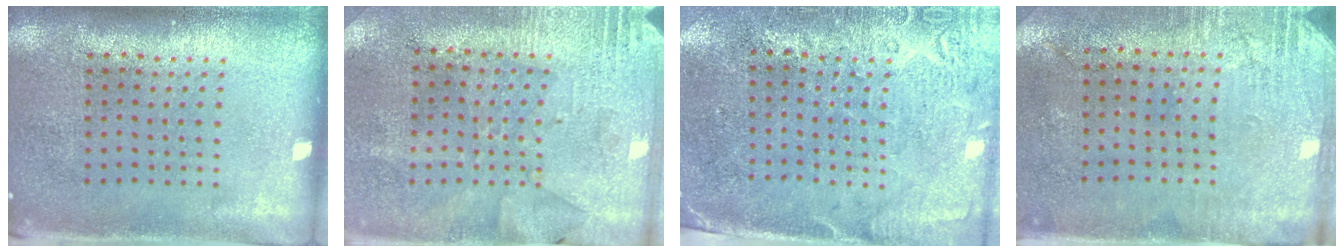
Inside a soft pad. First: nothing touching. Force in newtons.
{"total": 2.7, "press": 2.3, "slide": 1.5}
{"total": 2.8, "press": 2.4, "slide": 1.5}
{"total": 2.7, "press": 2.3, "slide": 1.4}